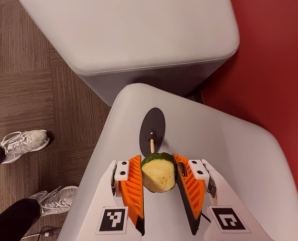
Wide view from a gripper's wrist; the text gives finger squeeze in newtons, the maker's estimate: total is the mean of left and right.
{"total": 11.7, "left": 12.2, "right": 11.2}